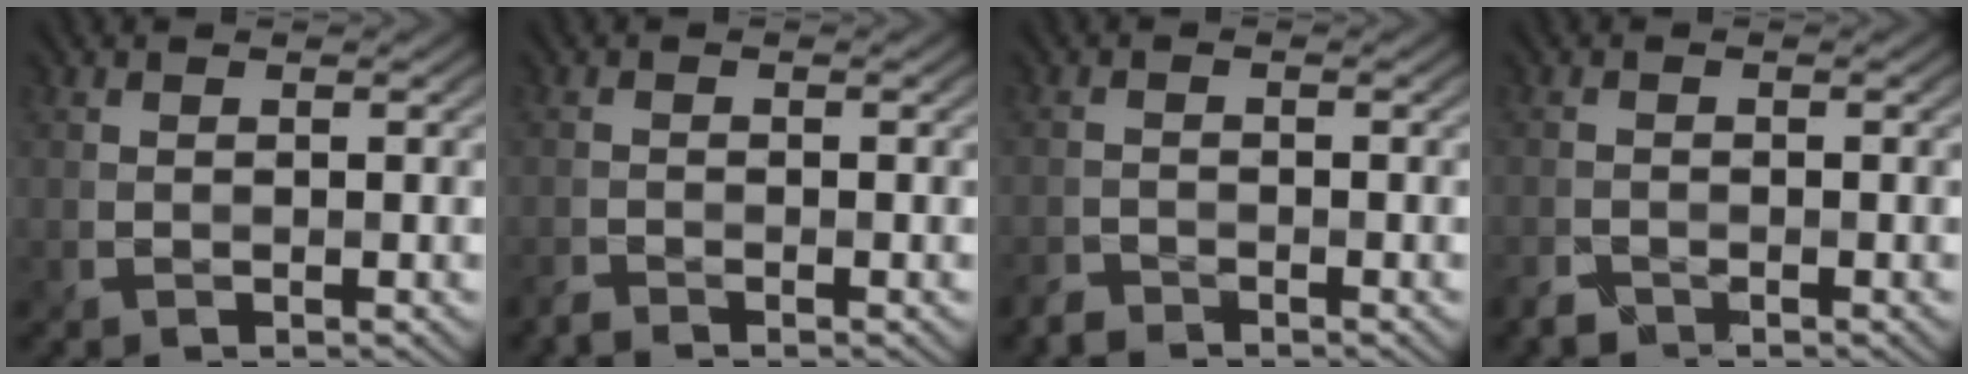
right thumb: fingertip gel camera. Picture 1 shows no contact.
{"total": 1.4, "force": [-1.4, 0.1, 0.2], "torque": [-0.005, -0.006, -0.032]}
{"total": 1.9, "force": [-1.9, 0.3, 0.0], "torque": [-0.001, -0.005, -0.042]}
{"total": 1.8, "force": [-1.7, 0.5, 0.4], "torque": [-0.014, -0.008, -0.034]}